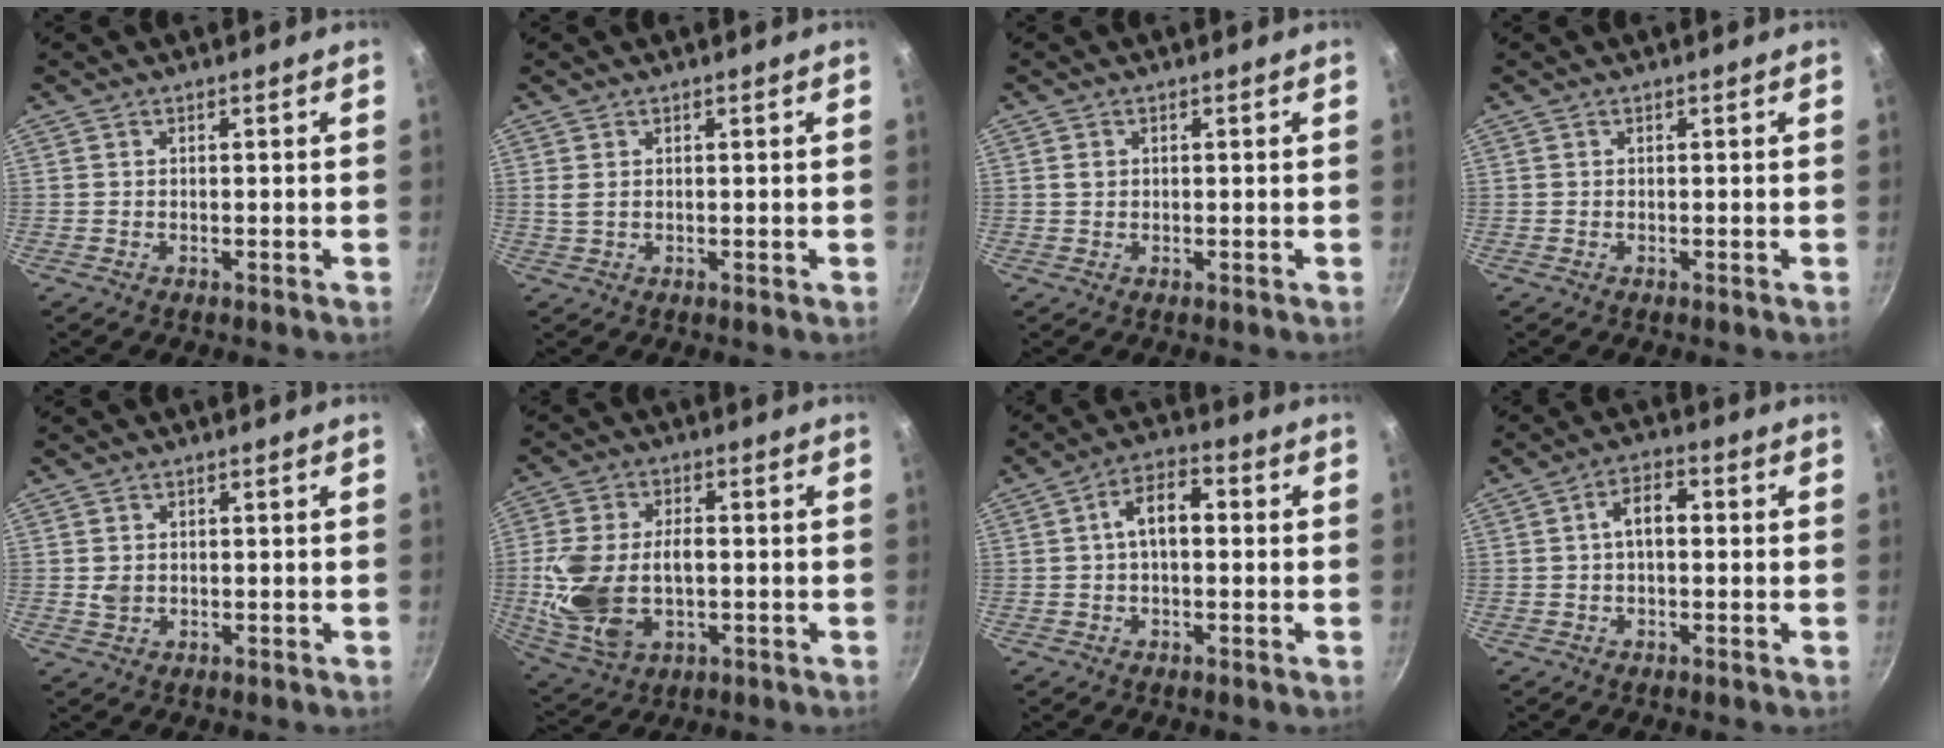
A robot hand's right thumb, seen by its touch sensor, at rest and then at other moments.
{"total": 1.1, "force": [0.4, 0.6, 0.9], "torque": [-0.021, 0.000, 0.014]}
{"total": 1.1, "force": [0.3, 1.0, 0.6], "torque": [-0.009, 0.000, 0.006]}
{"total": 0.0}
{"total": 2.0, "force": [0.1, 1.6, 1.2], "torque": [-0.019, -0.001, 0.007]}
{"total": 15.9, "force": [-1.6, 9.8, 12.5], "torque": [-0.260, 0.006, -0.014]}
{"total": 7.2, "force": [0.5, 4.0, 5.9], "torque": [-0.093, 0.028, 0.000]}
{"total": 5.3, "force": [0.3, 2.9, 4.4], "torque": [-0.069, 0.020, -0.002]}